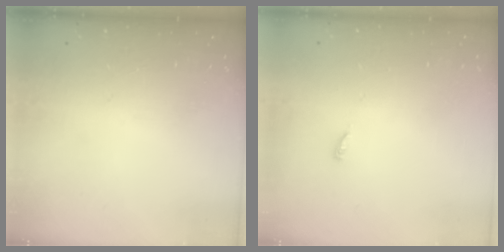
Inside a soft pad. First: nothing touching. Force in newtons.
{"total": 2.5, "press": 2.5, "slide": 0.2}